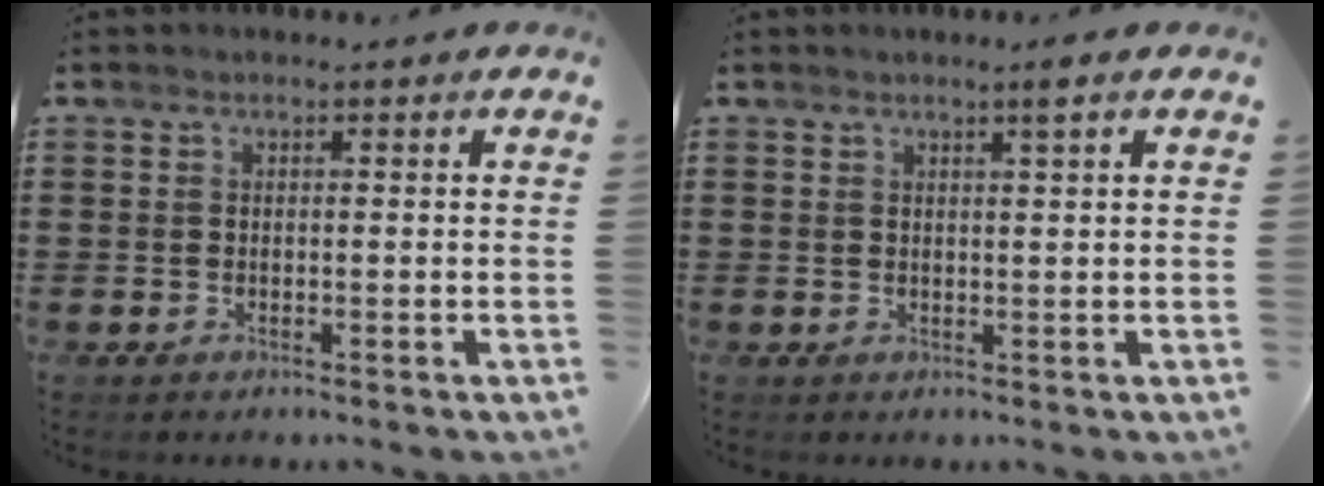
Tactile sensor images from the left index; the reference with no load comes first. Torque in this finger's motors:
{"motor_torque": [0.39, -0.18, 0.07, 0.01]}